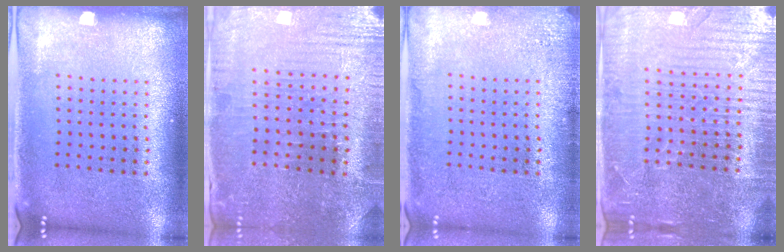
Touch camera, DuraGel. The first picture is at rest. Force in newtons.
{"total": 1.3, "press": 1.2, "slide": 0.4}
{"total": 1.8, "press": 1.8, "slide": 0.3}
{"total": 4.8, "press": 4.5, "slide": 1.7}